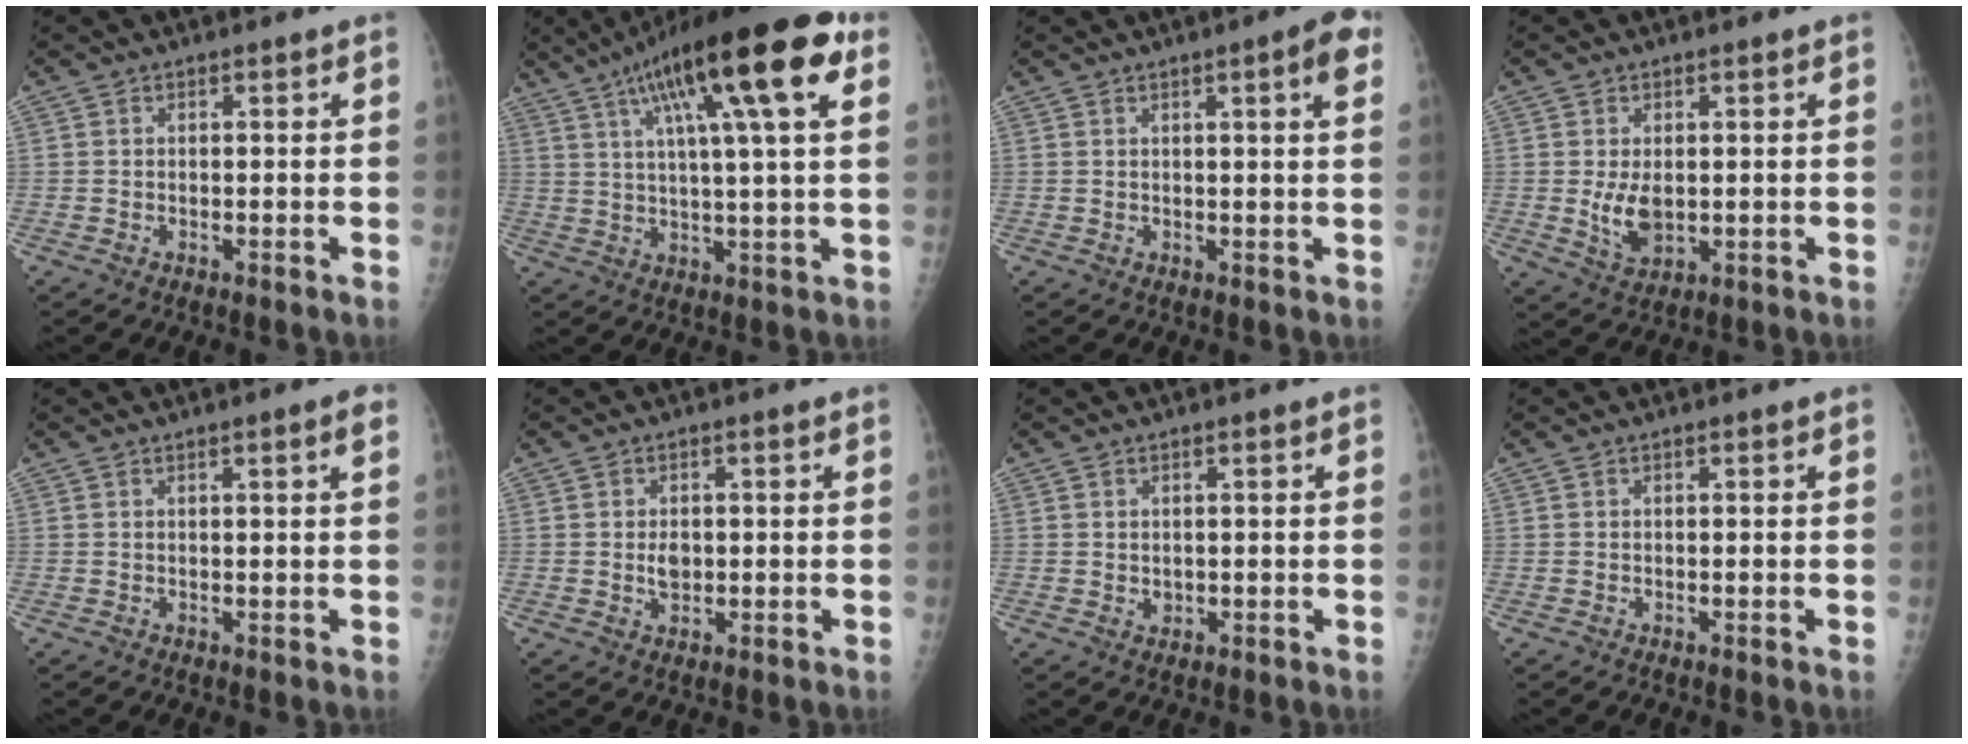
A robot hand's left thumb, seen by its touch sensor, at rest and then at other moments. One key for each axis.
{"total": 21.7, "fx": 9.7, "fy": 4.5, "fz": 18.9, "tx": -0.295, "ty": 0.010, "tz": 0.146}
{"total": 5.3, "fx": 2.2, "fy": 0.6, "fz": 4.8, "tx": -0.058, "ty": -0.003, "tz": 0.025}
{"total": 5.5, "fx": 0.0, "fy": 3.3, "fz": 4.3, "tx": -0.071, "ty": -0.014, "tz": 0.011}
{"total": 2.2, "fx": 1.0, "fy": 0.1, "fz": 1.9, "tx": -0.026, "ty": -0.001, "tz": 0.013}
{"total": 2.9, "fx": 0.0, "fy": 2.1, "fz": 2.0, "tx": -0.021, "ty": -0.001, "tz": 0.004}
{"total": 1.3, "fx": 0.2, "fy": 1.1, "fz": 0.7, "tx": -0.006, "ty": -0.002, "tz": 0.007}
{"total": 0.0}